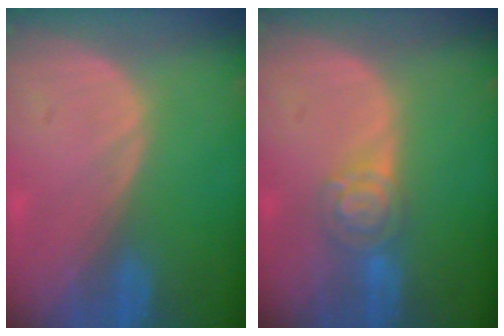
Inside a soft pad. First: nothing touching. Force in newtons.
{"total": 5.0, "press": 4.3, "slide": 2.5}